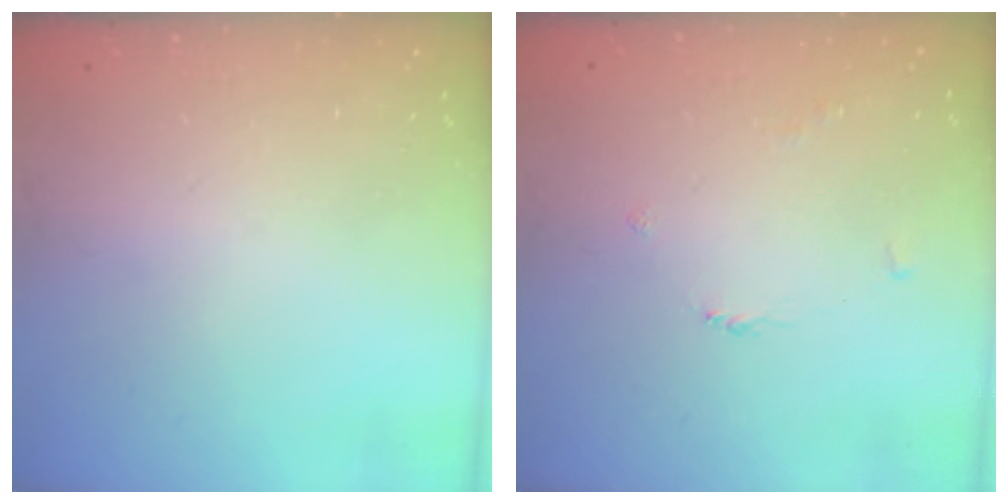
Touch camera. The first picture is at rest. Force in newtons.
{"total": 2.6, "press": 2.6, "slide": 0.4}